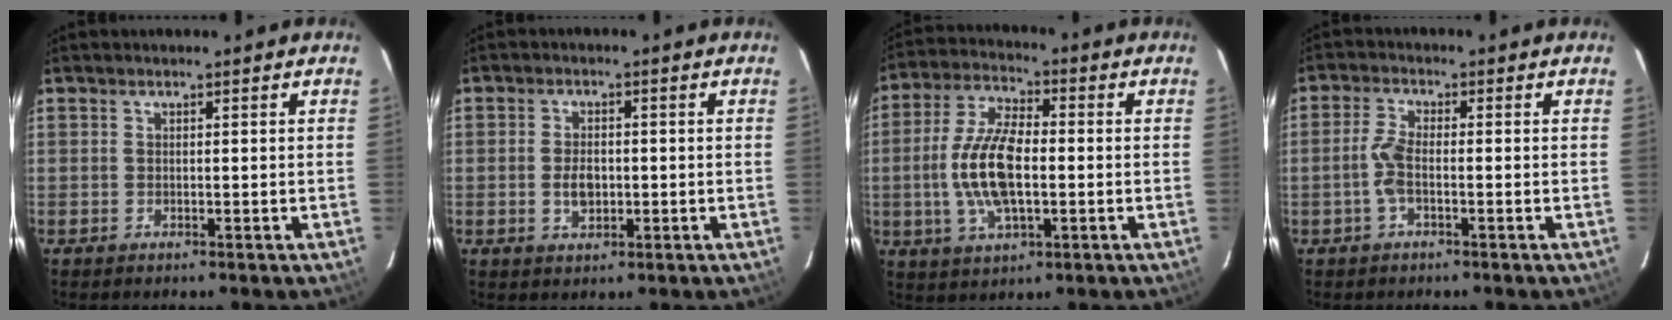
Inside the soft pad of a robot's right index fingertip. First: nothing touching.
{"total": 4.1, "force": [-0.7, 2.5, 3.2], "torque": [-0.061, 0.000, -0.010]}
{"total": 13.0, "force": [-1.6, 5.3, 11.7], "torque": [-0.244, 0.004, -0.030]}
{"total": 3.8, "force": [-1.3, 1.0, 3.4], "torque": [-0.081, 0.005, -0.027]}